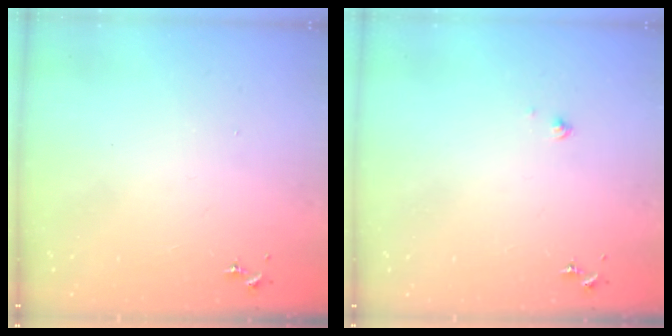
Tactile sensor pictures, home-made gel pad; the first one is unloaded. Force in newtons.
{"total": 1.2, "press": 1.2, "slide": 0.1}